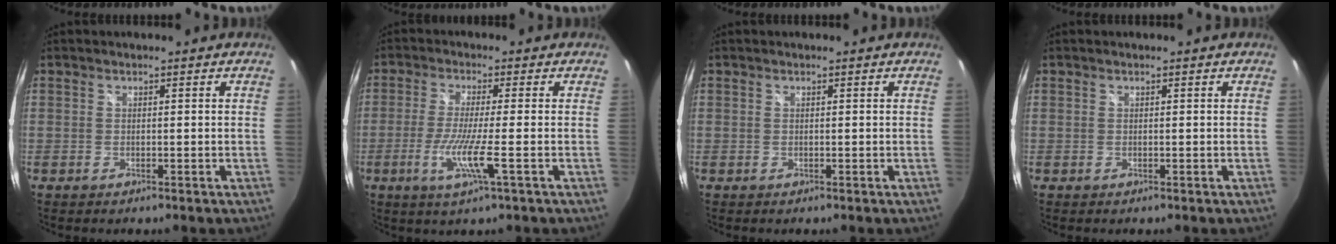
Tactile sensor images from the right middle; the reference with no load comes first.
{"total": 7.1, "force": [-2.1, -0.8, 6.7], "torque": [-0.139, -0.016, -0.041]}
{"total": 0.0}
{"total": 0.0}